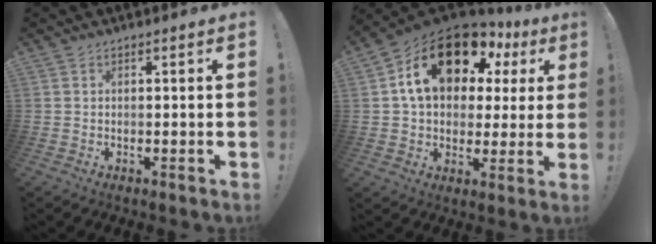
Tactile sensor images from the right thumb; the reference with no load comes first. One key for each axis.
{"total": 19.1, "fx": 9.0, "fy": 11.7, "fz": 12.2, "tx": -0.186, "ty": -0.039, "tz": 0.161}